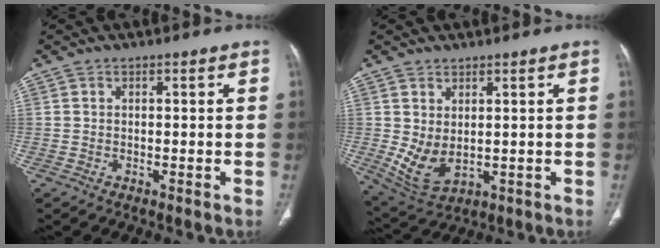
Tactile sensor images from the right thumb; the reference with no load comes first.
{"total": 6.5, "force": [0.5, 3.8, 5.2], "torque": [-0.096, -0.010, 0.032]}